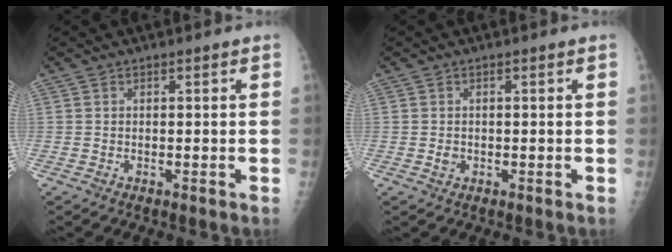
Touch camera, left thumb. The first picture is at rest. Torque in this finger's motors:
{"motor_torque": [0.29, 0.43, 0.18, 0.01, 0.00]}